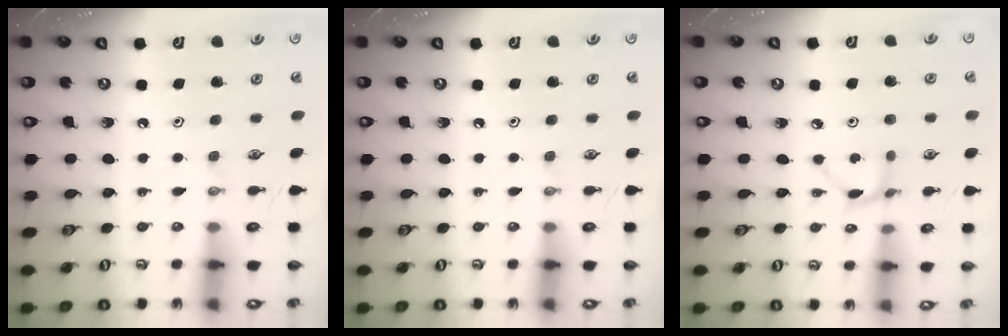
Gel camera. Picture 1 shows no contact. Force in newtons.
{"total": 0.0}
{"total": 3.4, "press": 3.4, "slide": 0.3}